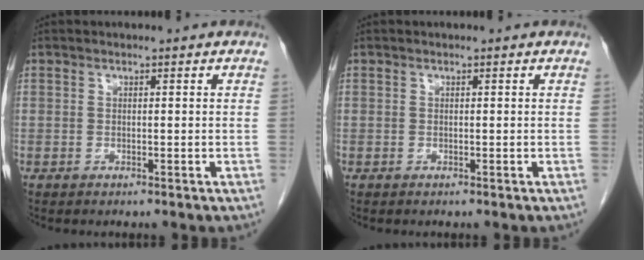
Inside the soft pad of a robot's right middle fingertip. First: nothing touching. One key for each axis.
{"total": 0.0}